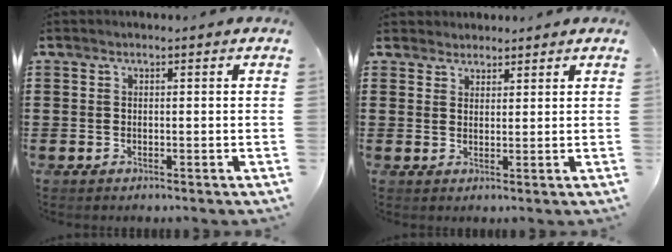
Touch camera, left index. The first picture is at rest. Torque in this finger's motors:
{"motor_torque": [0.31, 0.29, 0.09, 0.00]}